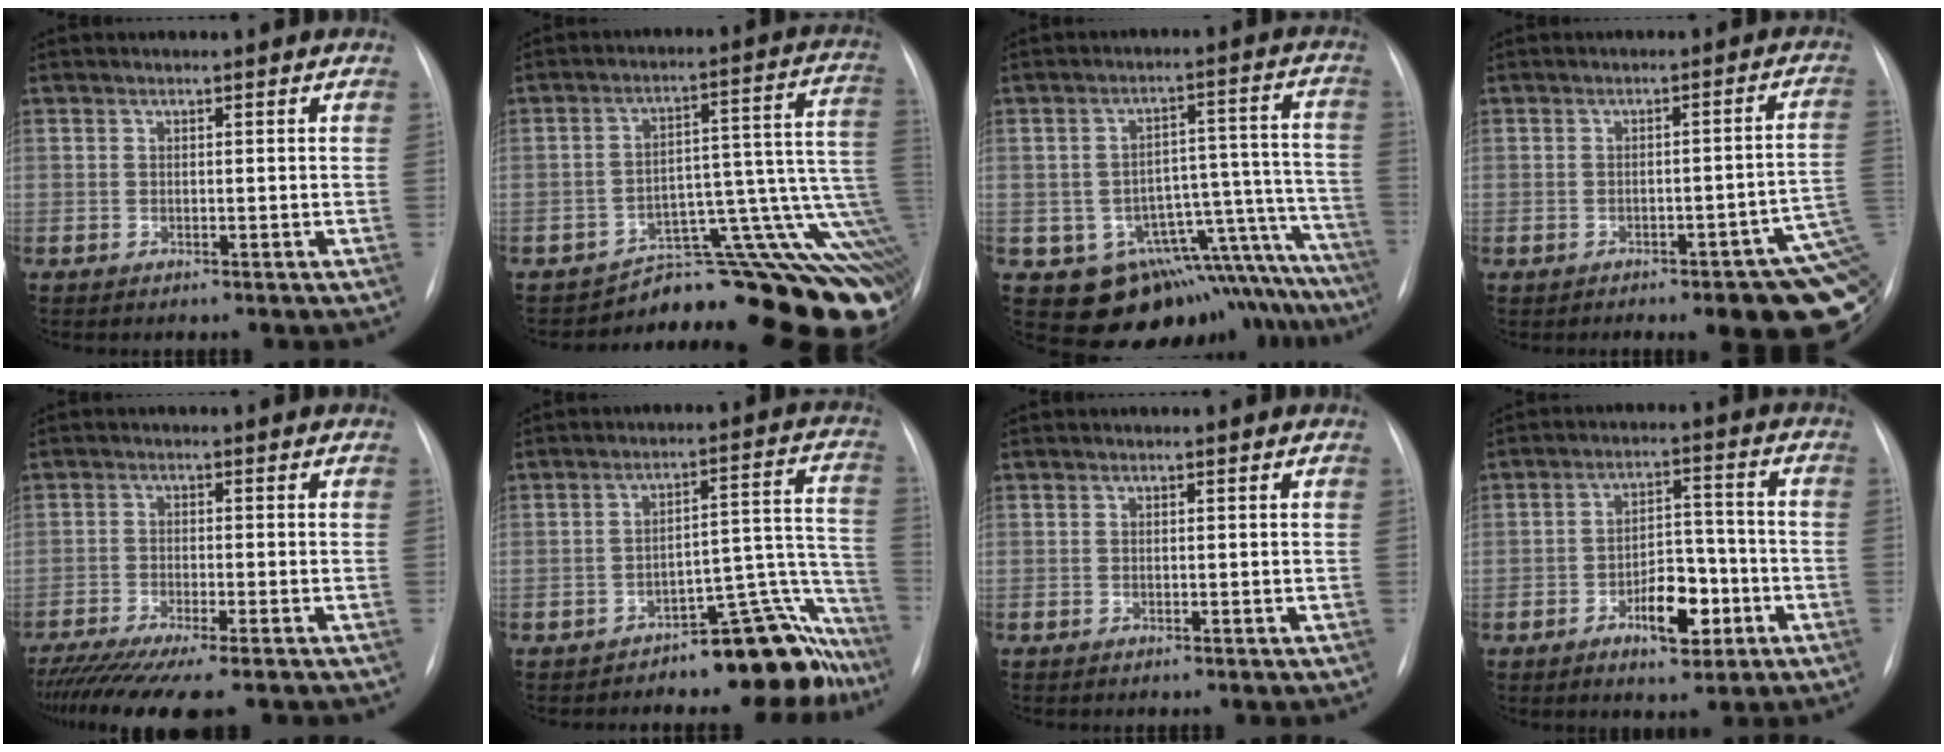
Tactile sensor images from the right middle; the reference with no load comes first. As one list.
[{"total": 14.9, "force": [-10.1, 4.3, 10.1], "torque": [-0.030, 0.091, -0.115]}, {"total": 14.6, "force": [-11.5, 4.4, 7.8], "torque": [-0.041, 0.079, -0.136]}, {"total": 14.5, "force": [-5.3, 3.9, 13.0], "torque": [-0.085, 0.026, -0.050]}, {"total": 11.7, "force": [-9.5, 0.5, 6.7], "torque": [-0.105, -0.025, -0.151]}, {"total": 11.6, "force": [-10.3, 3.3, 4.2], "torque": [0.009, 0.089, -0.144]}, {"total": 0.0}, {"total": 7.7, "force": [-3.4, 3.6, 5.8], "torque": [-0.089, 0.018, -0.051]}]